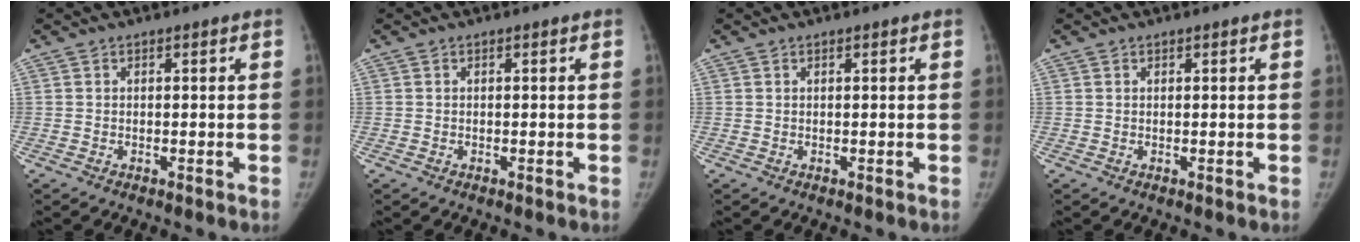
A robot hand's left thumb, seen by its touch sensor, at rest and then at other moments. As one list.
[{"total": 0.0}, {"total": 0.0}, {"total": 0.0}]